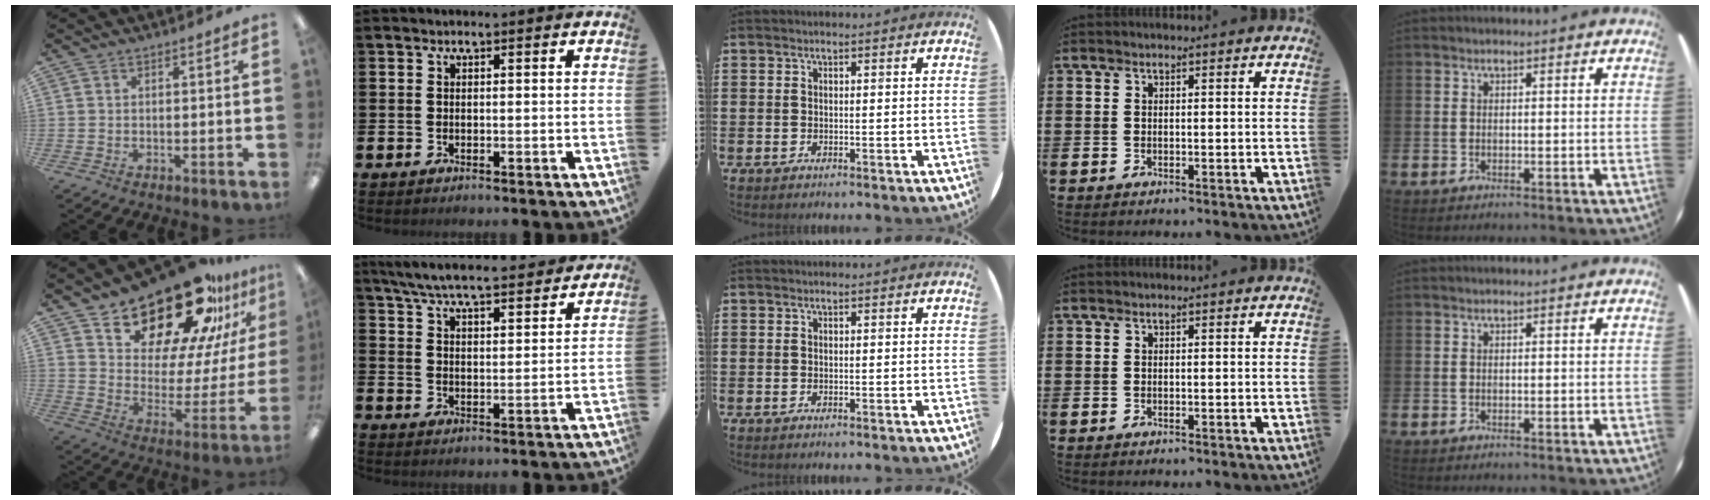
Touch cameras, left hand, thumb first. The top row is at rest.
{"thumb": {"total": 25.6, "force": [20.2, 10.4, 11.9], "torque": [-0.183, -0.140, 0.347]}, "index": {"total": 7.3, "force": [6.9, 0.8, 2.2], "torque": [-0.070, -0.041, 0.122]}}